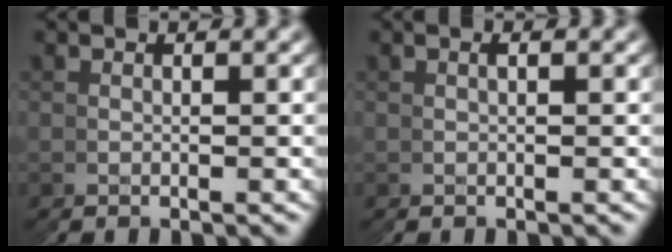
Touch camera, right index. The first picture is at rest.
{"total": 0.6, "force": [0.2, -0.2, 0.5], "torque": [-0.010, 0.003, 0.004]}